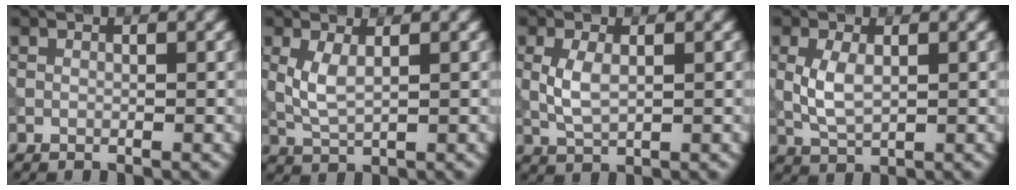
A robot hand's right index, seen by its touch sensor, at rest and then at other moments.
{"total": 2.7, "force": [0.6, 1.0, 2.4], "torque": [-0.057, 0.001, 0.015]}
{"total": 2.8, "force": [0.2, 1.4, 2.4], "torque": [-0.059, 0.001, 0.007]}
{"total": 3.2, "force": [0.2, 1.6, 2.7], "torque": [-0.063, 0.001, 0.009]}